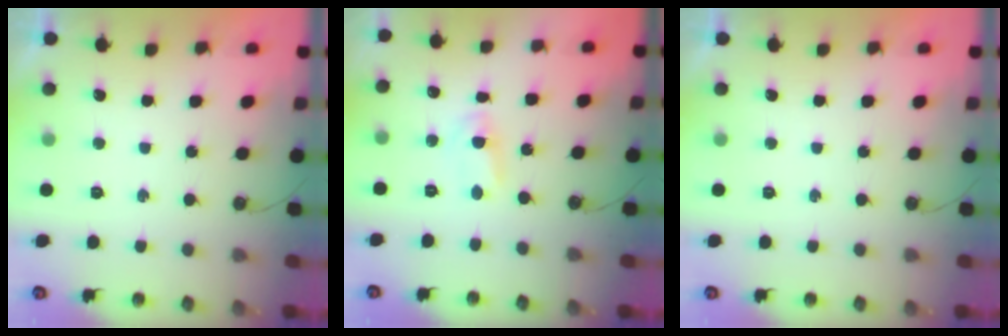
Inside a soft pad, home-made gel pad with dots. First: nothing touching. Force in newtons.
{"total": 1.6, "press": 1.6, "slide": 0.3}
{"total": 0.0}